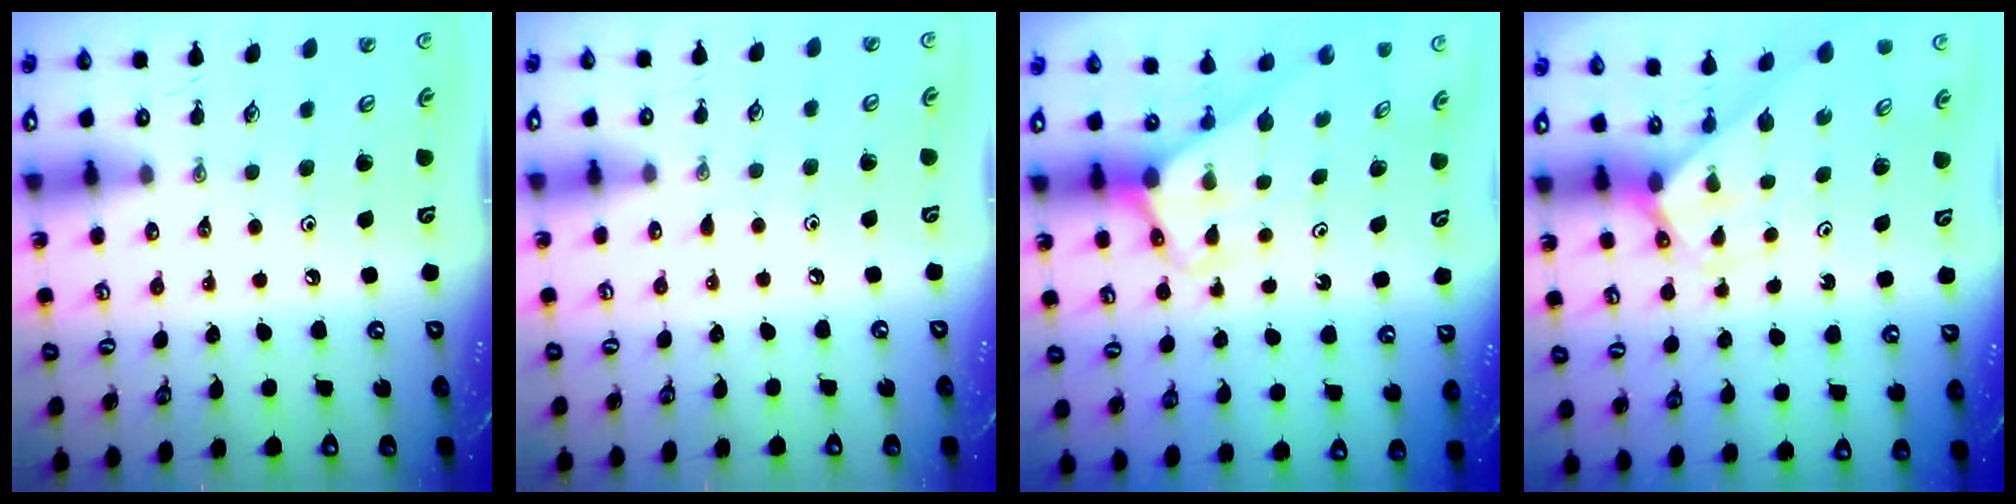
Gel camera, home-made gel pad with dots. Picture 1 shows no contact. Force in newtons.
{"total": 2.4, "press": 2.4, "slide": 0.4}
{"total": 2.7, "press": 2.7, "slide": 0.1}
{"total": 2.0, "press": 2.0, "slide": 0.1}